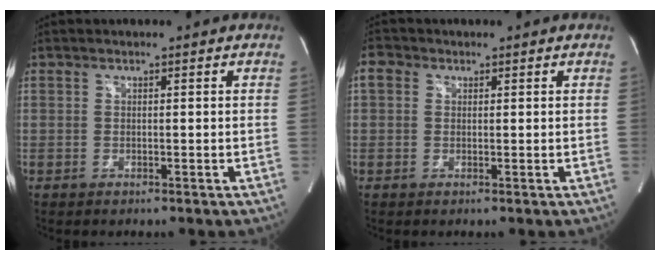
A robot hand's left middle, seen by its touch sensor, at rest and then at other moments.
{"total": 2.2, "force": [0.7, 1.9, 0.9], "torque": [-0.019, 0.015, 0.011]}